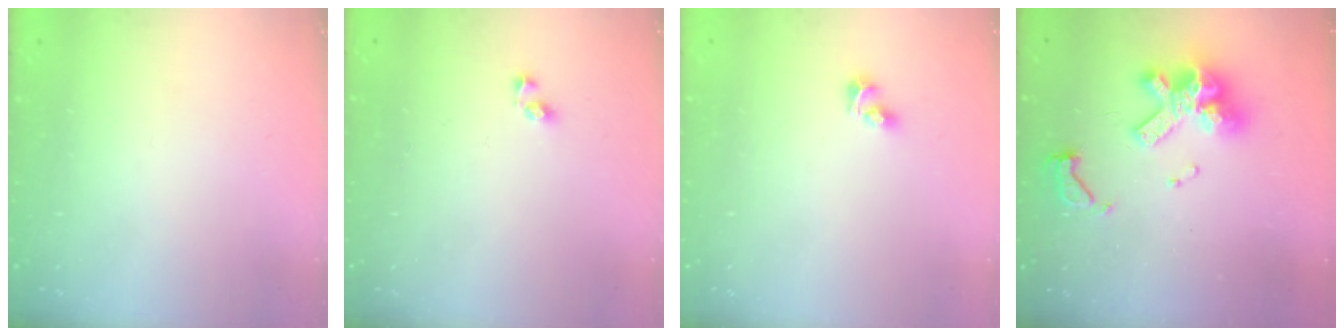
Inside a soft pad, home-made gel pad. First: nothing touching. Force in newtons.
{"total": 3.0, "press": 2.8, "slide": 1.1}
{"total": 3.7, "press": 3.3, "slide": 1.5}
{"total": 16.5, "press": 16.4, "slide": 1.8}